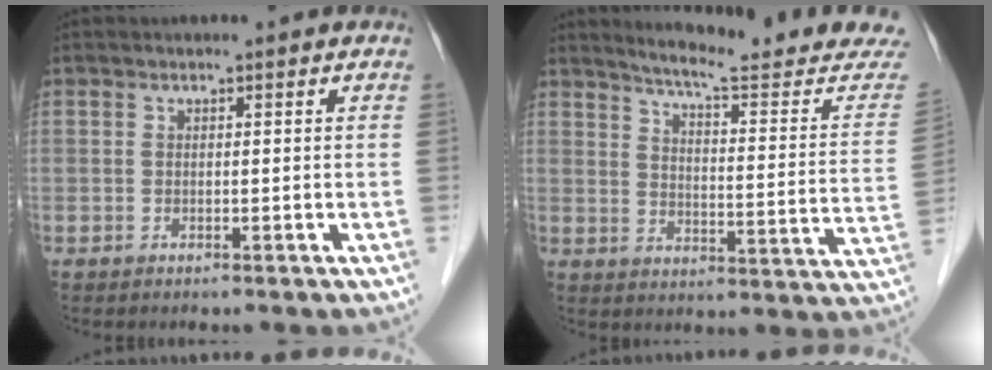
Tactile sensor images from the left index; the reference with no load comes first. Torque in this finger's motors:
{"motor_torque": [-0.75, -0.92, 0.18, 0.04]}